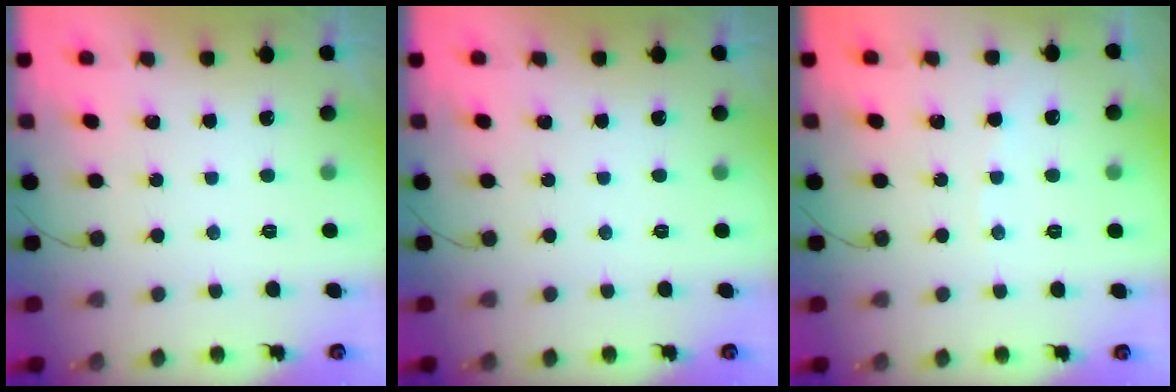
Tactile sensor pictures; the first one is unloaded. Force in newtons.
{"total": 0.0}
{"total": 3.2, "press": 3.2, "slide": 0.4}